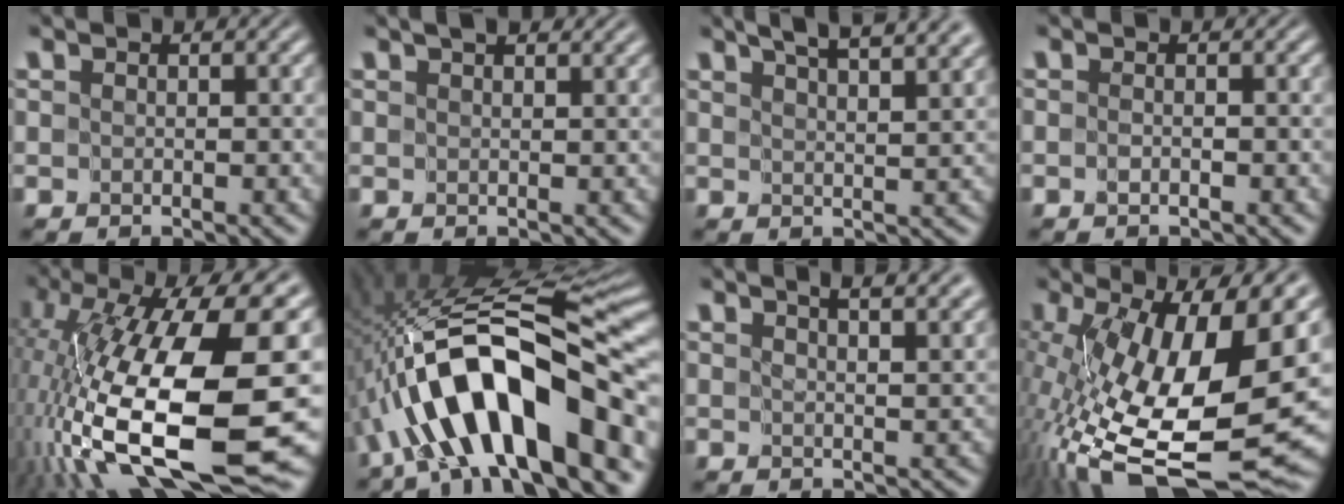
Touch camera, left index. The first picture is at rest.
{"total": 2.6, "force": [2.1, 0.6, 1.3], "torque": [-0.011, 0.005, 0.024]}
{"total": 7.9, "force": [6.1, 2.1, 4.6], "torque": [-0.033, 0.033, 0.050]}
{"total": 0.6, "force": [-0.5, -0.4, 0.0], "torque": [-0.001, -0.002, -0.008]}
{"total": 17.8, "force": [-3.6, 6.5, 16.2], "torque": [-0.304, -0.003, -0.063]}
{"total": 14.8, "force": [-5.5, 4.5, 13.0], "torque": [-0.198, 0.034, -0.092]}
{"total": 7.5, "force": [5.3, 2.6, 4.6], "torque": [-0.021, 0.035, 0.038]}
{"total": 17.0, "force": [-1.3, 6.4, 15.7], "torque": [-0.278, -0.024, -0.018]}